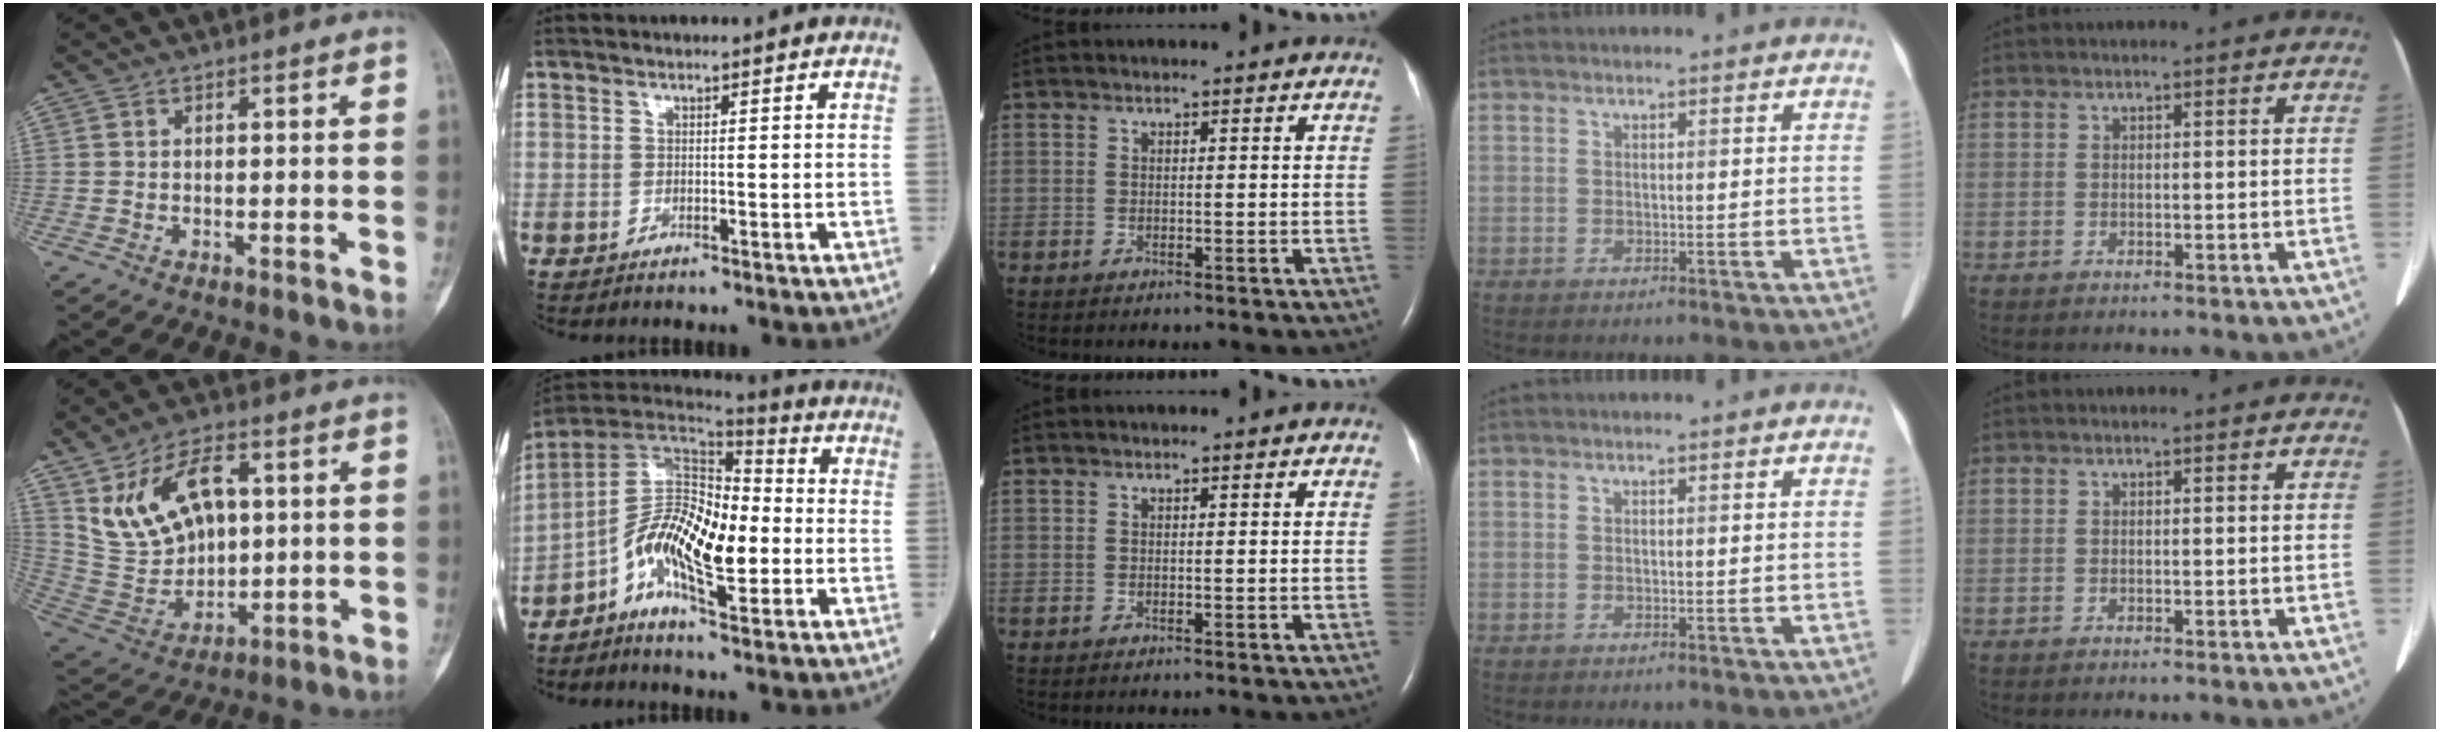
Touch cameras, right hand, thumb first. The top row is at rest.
{"thumb": {"total": 15.6, "force": [5.0, 9.9, 11.0], "torque": [-0.174, -0.008, 0.113]}, "index": {"total": 12.8, "force": [-3.2, 4.1, 11.7], "torque": [-0.224, 0.013, -0.063]}}